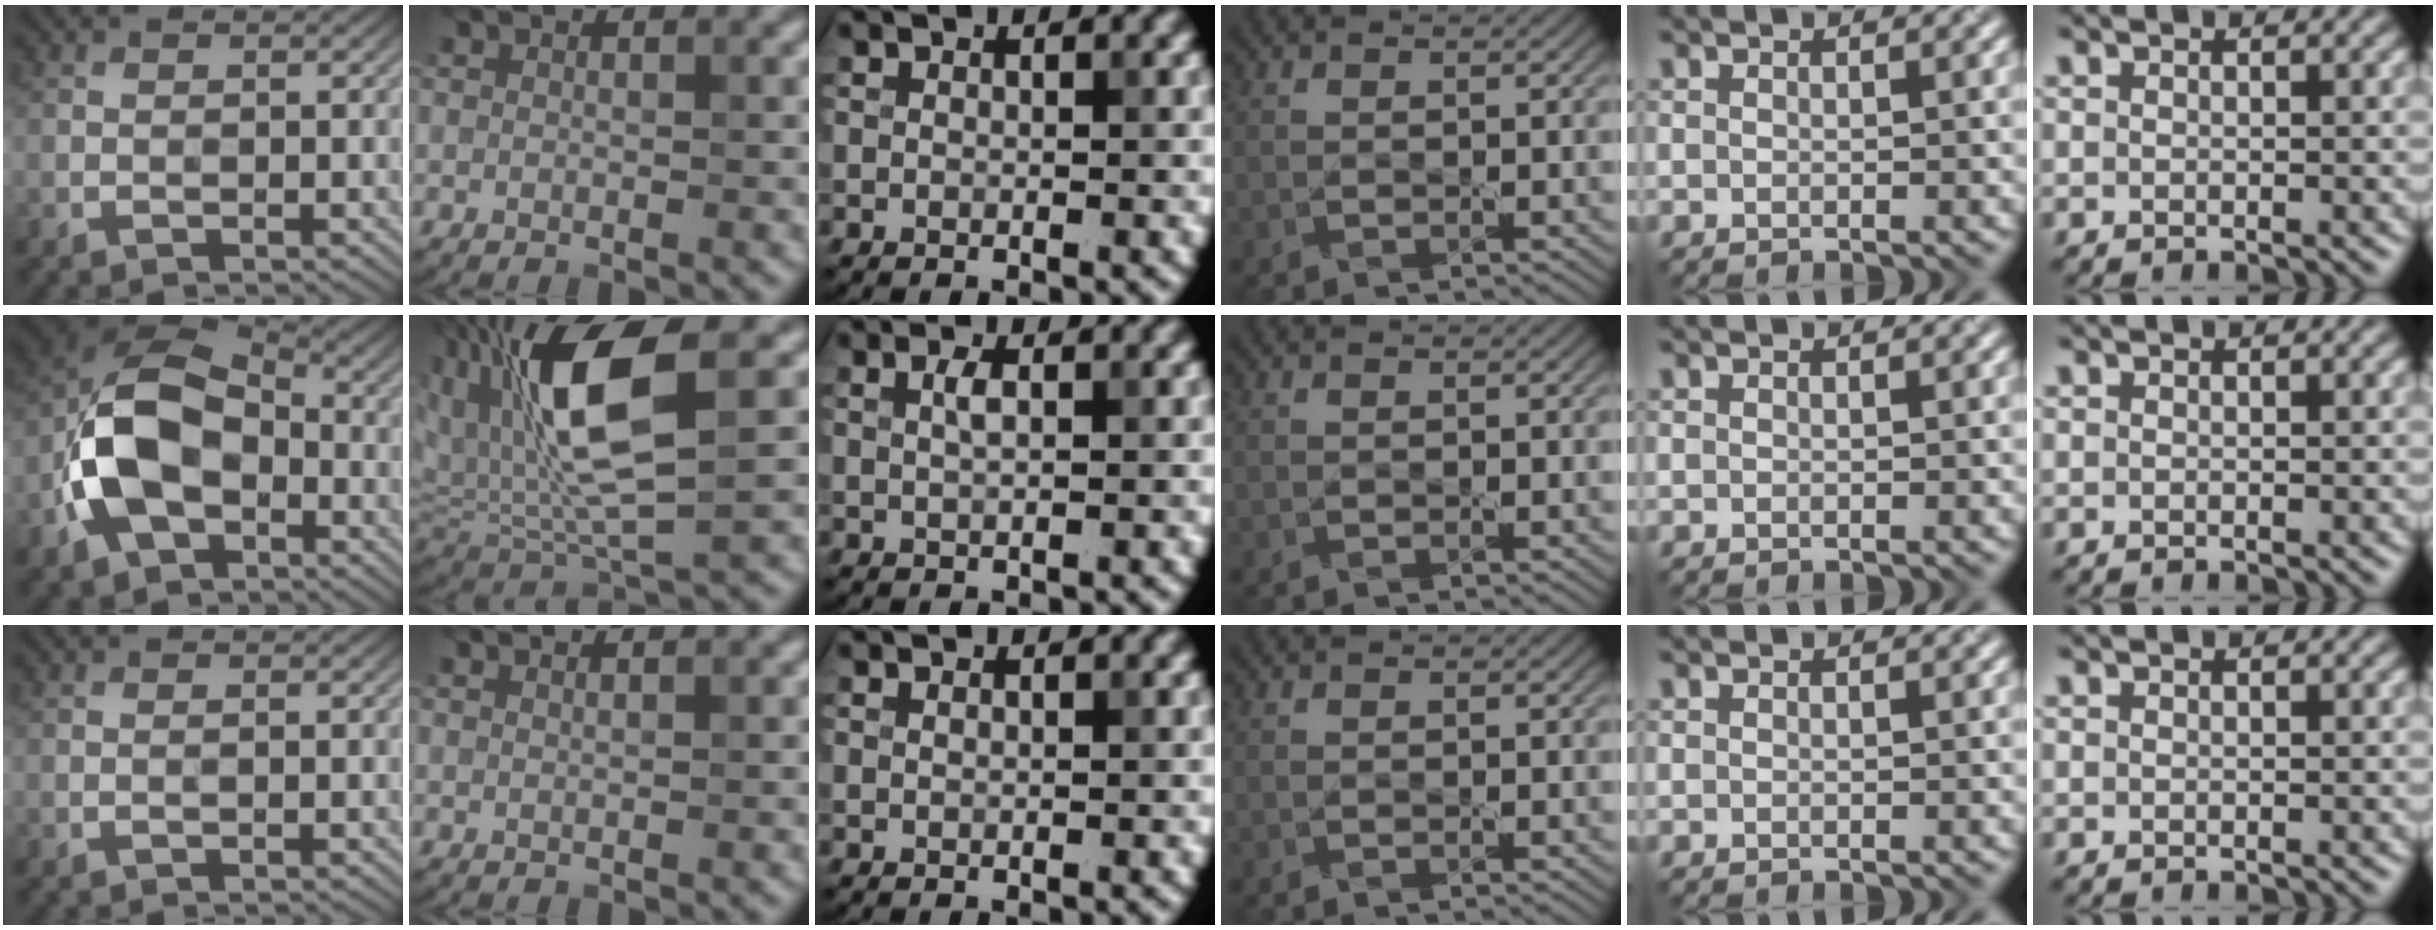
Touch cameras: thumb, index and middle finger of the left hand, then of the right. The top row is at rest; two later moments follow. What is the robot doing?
{"motion": "lift_and_place", "object": "knife"}